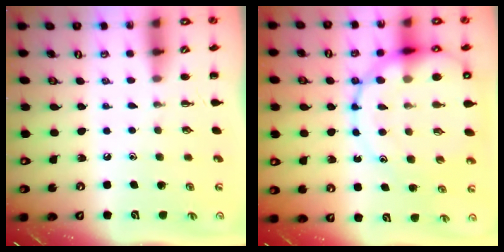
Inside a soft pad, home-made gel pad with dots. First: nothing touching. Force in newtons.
{"total": 20.6, "press": 20.3, "slide": 3.6}